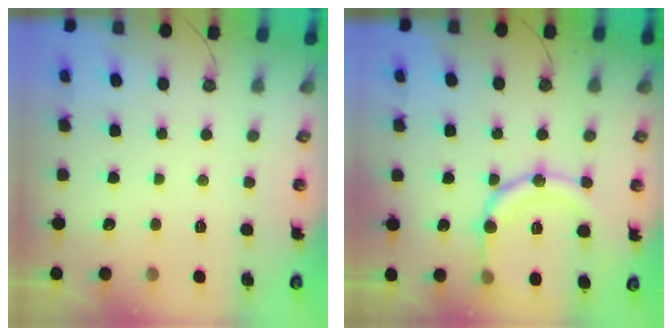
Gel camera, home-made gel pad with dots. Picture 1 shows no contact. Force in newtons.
{"total": 17.2, "press": 16.9, "slide": 3.6}